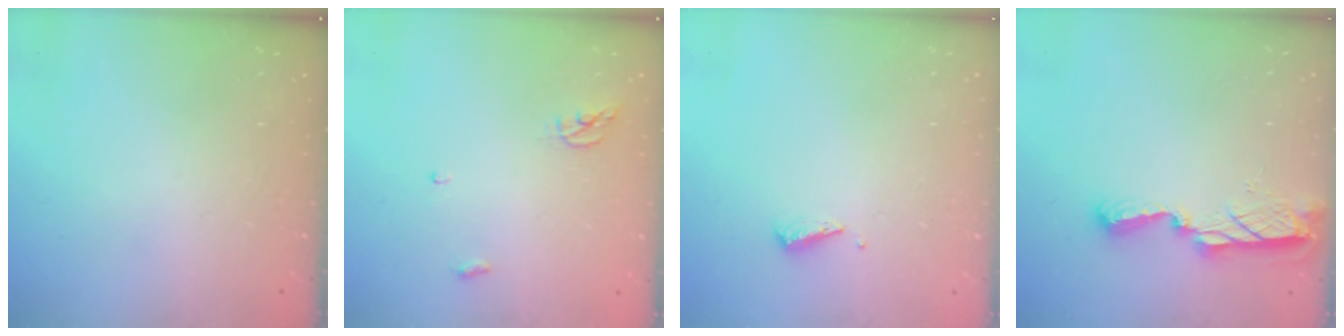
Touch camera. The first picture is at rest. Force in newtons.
{"total": 3.6, "press": 3.6, "slide": 0.3}
{"total": 2.9, "press": 2.9, "slide": 0.4}
{"total": 7.8, "press": 7.7, "slide": 0.3}